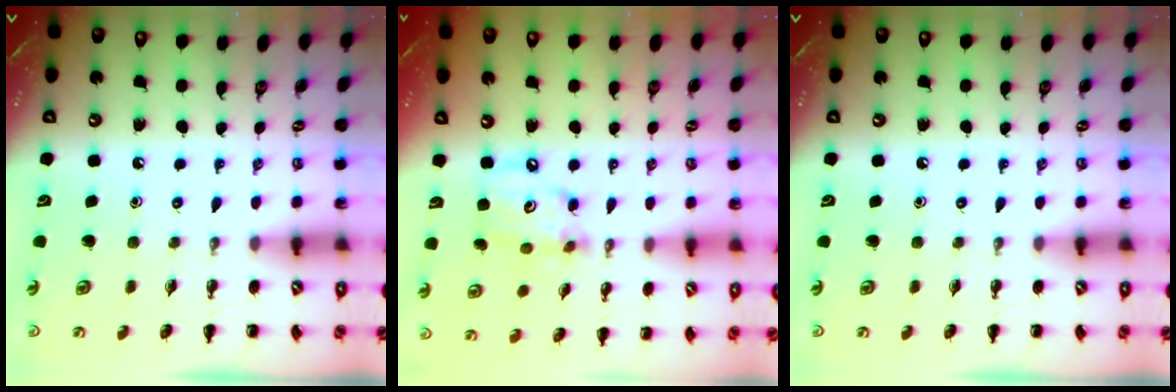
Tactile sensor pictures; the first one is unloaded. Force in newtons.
{"total": 8.9, "press": 8.7, "slide": 1.8}
{"total": 0.0}